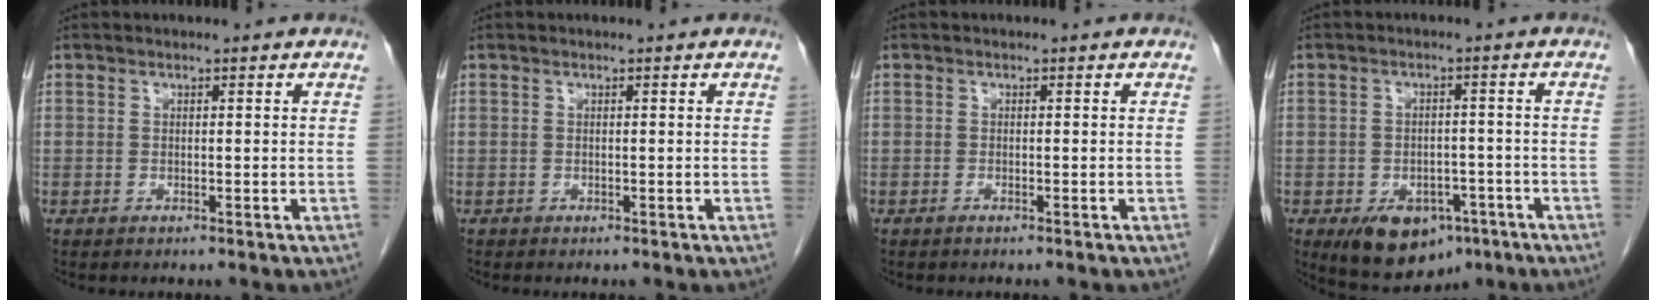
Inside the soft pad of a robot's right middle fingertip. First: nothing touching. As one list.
[{"total": 0.0}, {"total": 0.6, "force": [-0.5, 0.0, 0.4], "torque": [-0.011, 0.000, -0.008]}, {"total": 8.6, "force": [-4.8, 5.6, 4.4], "torque": [-0.063, 0.003, -0.063]}]